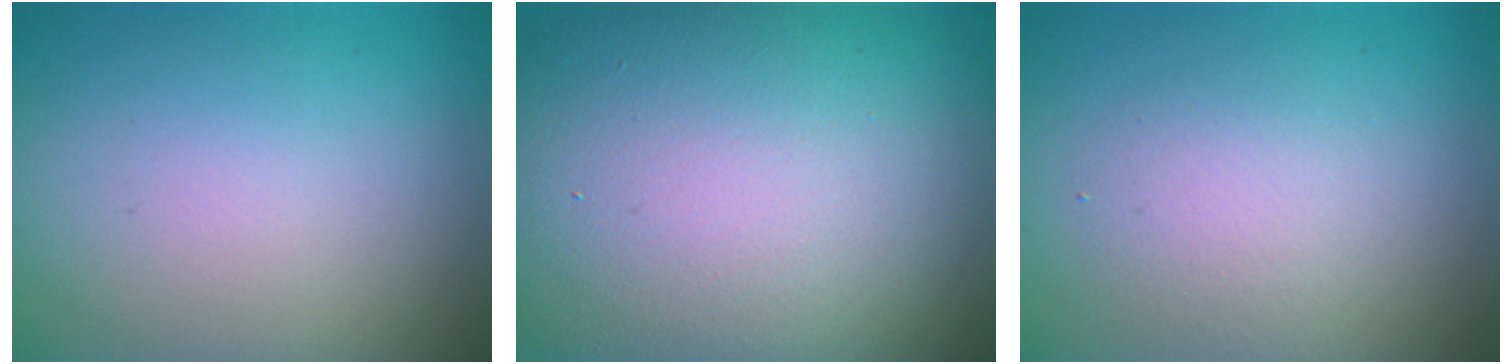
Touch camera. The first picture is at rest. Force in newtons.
{"total": 18.7, "press": 18.7, "slide": 1.0}
{"total": 2.5, "press": 2.5, "slide": 0.2}